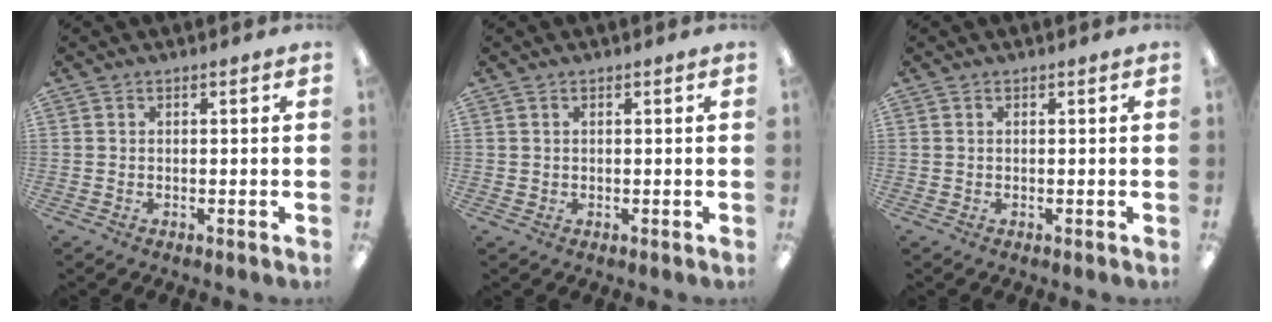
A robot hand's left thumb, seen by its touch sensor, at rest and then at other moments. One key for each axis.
{"total": 0.6, "fx": 0.3, "fy": 0.5, "fz": 0.0, "tx": 0.000, "ty": 0.003, "tz": 0.005}
{"total": 0.0}